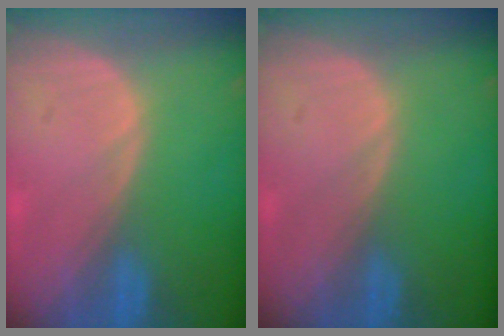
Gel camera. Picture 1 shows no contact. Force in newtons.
{"total": 0.0}